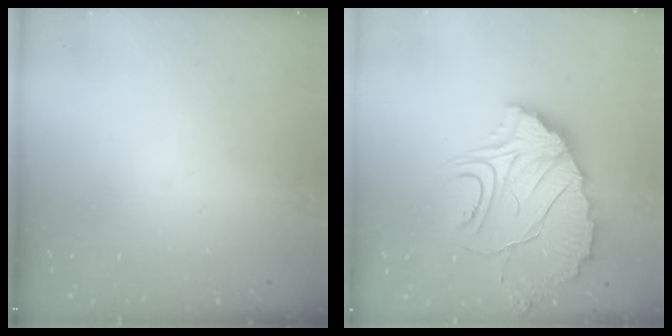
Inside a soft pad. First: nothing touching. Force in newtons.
{"total": 13.3, "press": 13.3, "slide": 1.1}